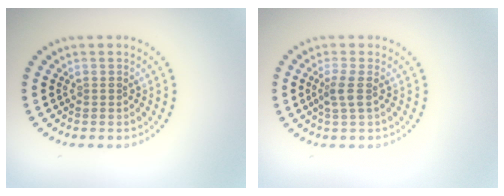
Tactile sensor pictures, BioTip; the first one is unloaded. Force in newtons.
{"total": 1.6, "press": 1.3, "slide": 1.0}